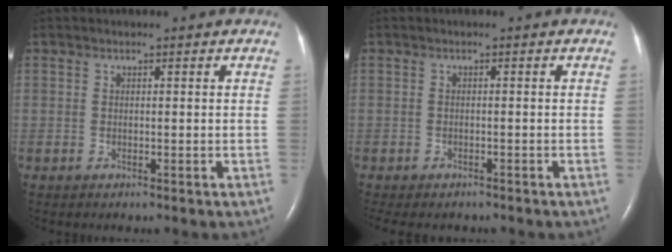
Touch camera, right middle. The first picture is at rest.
{"total": 7.3, "force": [-6.1, 2.9, 2.7], "torque": [-0.045, -0.002, -0.079]}